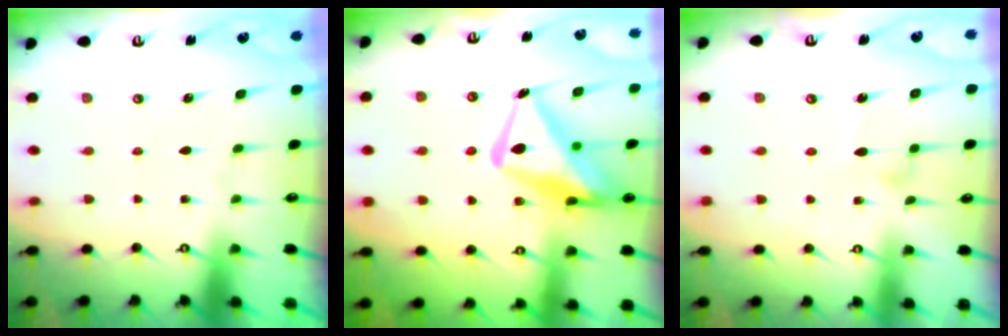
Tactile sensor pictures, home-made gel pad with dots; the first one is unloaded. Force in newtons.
{"total": 17.4, "press": 17.4, "slide": 1.8}
{"total": 5.6, "press": 5.6, "slide": 0.2}